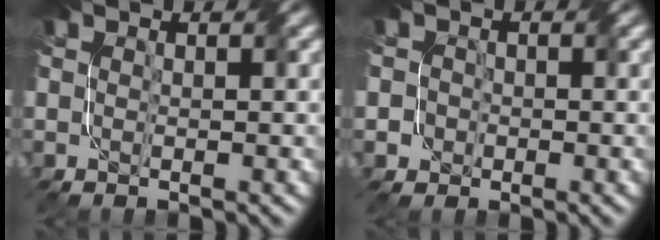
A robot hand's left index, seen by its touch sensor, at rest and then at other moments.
{"total": 1.6, "force": [-0.6, 1.5, 0.3], "torque": [0.011, 0.016, -0.027]}